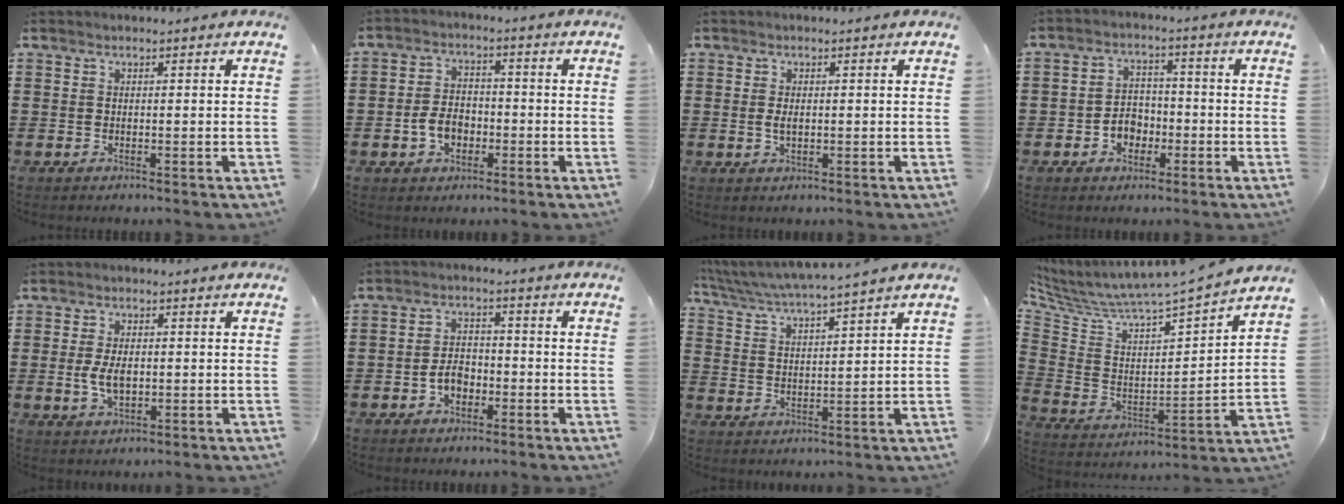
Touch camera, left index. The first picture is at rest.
{"total": 4.8, "force": [-1.7, 3.2, 3.1], "torque": [-0.073, 0.003, -0.036]}
{"total": 1.7, "force": [0.0, 0.8, 1.5], "torque": [-0.038, -0.001, -0.002]}
{"total": 4.2, "force": [-1.9, 3.2, 1.9], "torque": [-0.042, 0.008, -0.039]}
{"total": 4.7, "force": [-0.1, 2.5, 3.9], "torque": [-0.089, 0.001, -0.006]}
{"total": 3.7, "force": [-1.4, 2.5, 2.4], "torque": [-0.054, 0.002, -0.030]}
{"total": 4.0, "force": [3.7, -0.6, 1.5], "torque": [-0.046, -0.026, 0.058]}
{"total": 4.4, "force": [4.2, 0.3, 1.4], "torque": [-0.056, -0.055, 0.061]}